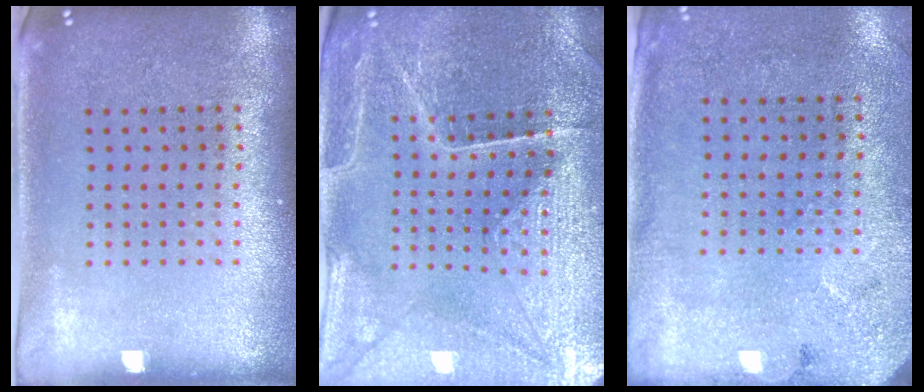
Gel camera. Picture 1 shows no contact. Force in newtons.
{"total": 3.4, "press": 3.4, "slide": 0.3}
{"total": 2.7, "press": 2.2, "slide": 1.7}